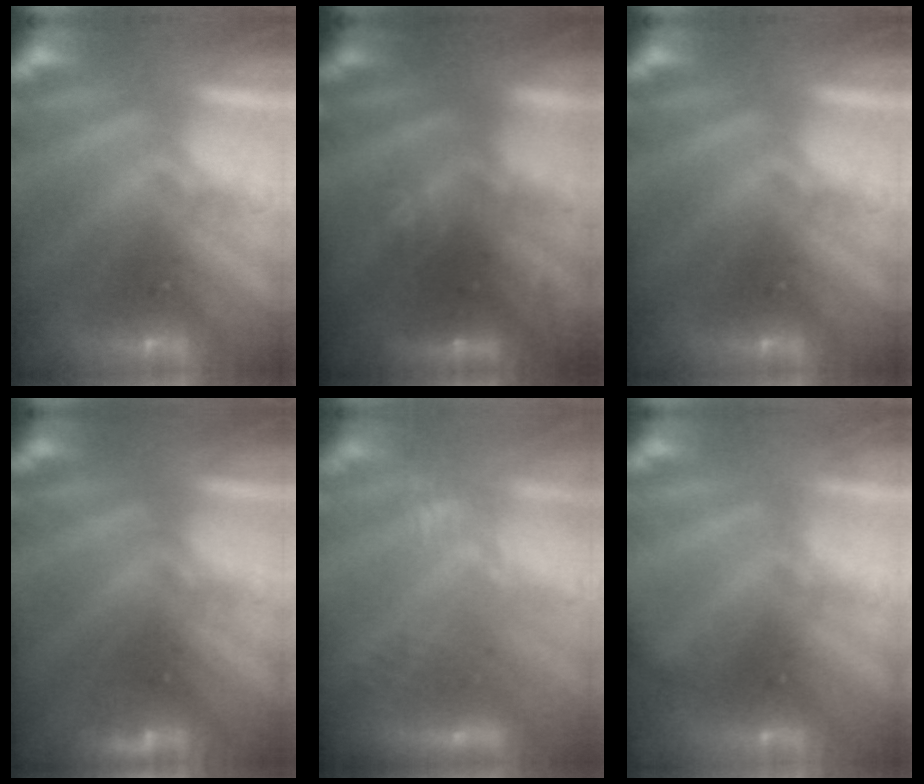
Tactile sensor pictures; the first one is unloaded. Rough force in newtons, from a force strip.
{"total": 2.8}
{"total": 0.0}
{"total": 2.9}
{"total": 2.9}
{"total": 2.1}